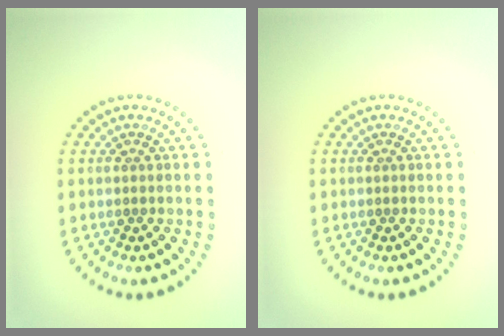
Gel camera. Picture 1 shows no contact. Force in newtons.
{"total": 0.0}